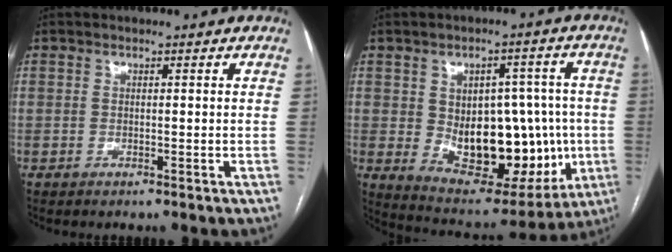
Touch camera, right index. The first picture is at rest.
{"total": 18.4, "force": [-1.3, 10.3, 15.2], "torque": [-0.217, 0.018, 0.012]}